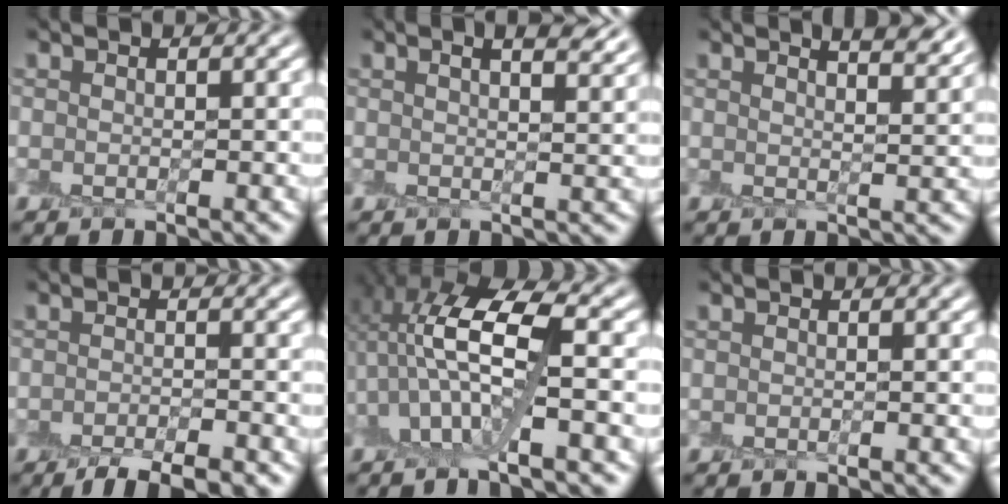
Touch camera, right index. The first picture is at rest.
{"total": 4.8, "force": [2.8, 1.7, 3.6], "torque": [-0.028, 0.020, 0.016]}
{"total": 5.2, "force": [3.8, 1.6, 3.1], "torque": [-0.016, 0.024, 0.026]}
{"total": 4.0, "force": [-2.9, 0.9, 2.6], "torque": [-0.030, 0.000, -0.049]}
{"total": 8.0, "force": [0.8, 3.6, 7.1], "torque": [-0.146, 0.018, 0.011]}
{"total": 0.0}